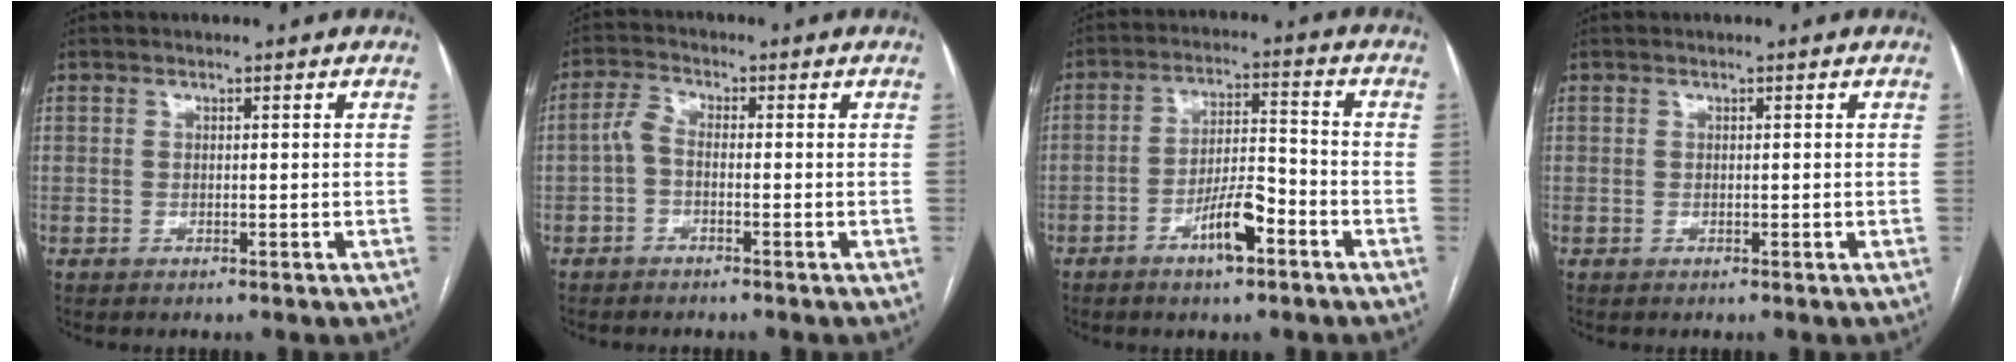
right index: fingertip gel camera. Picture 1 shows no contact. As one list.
[{"total": 2.8, "force": [-0.6, 1.2, 2.4], "torque": [-0.054, 0.010, -0.017]}, {"total": 7.6, "force": [-4.1, 1.8, 6.2], "torque": [-0.115, 0.006, -0.070]}, {"total": 0.0}]